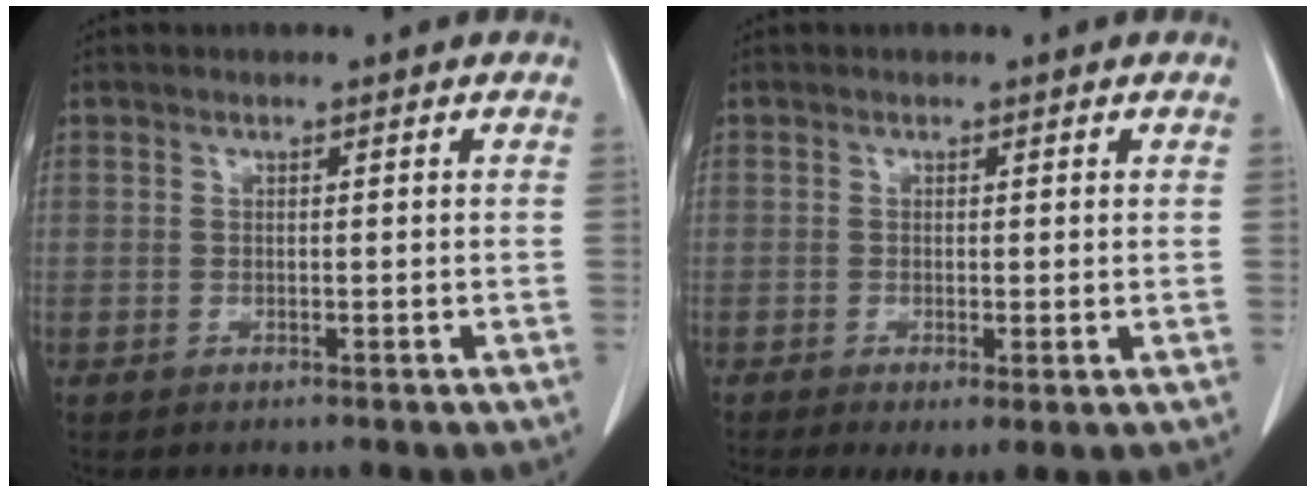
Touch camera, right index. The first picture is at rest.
{"total": 3.1, "force": [-1.0, 0.9, 2.8], "torque": [-0.042, -0.010, -0.012]}